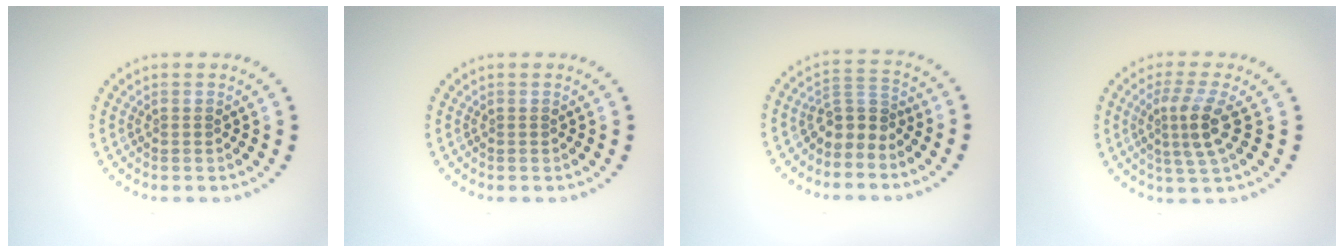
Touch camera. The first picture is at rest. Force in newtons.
{"total": 0.0}
{"total": 2.8, "press": 2.1, "slide": 1.9}
{"total": 3.4, "press": 2.8, "slide": 1.9}